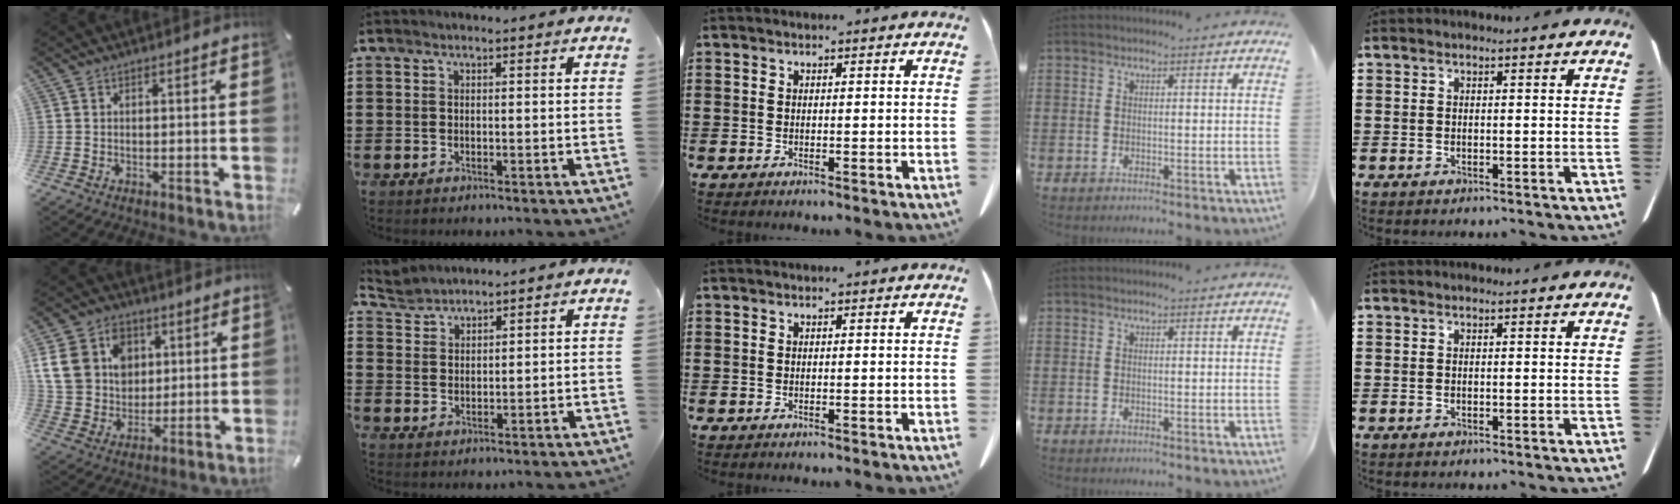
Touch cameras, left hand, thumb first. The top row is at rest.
{"thumb": {"total": 15.7, "force": [4.9, 13.1, 7.0], "torque": [-0.149, 0.002, 0.094]}, "index": {"total": 2.6, "force": [2.5, 0.7, -0.3], "torque": [-0.004, -0.002, 0.048]}}